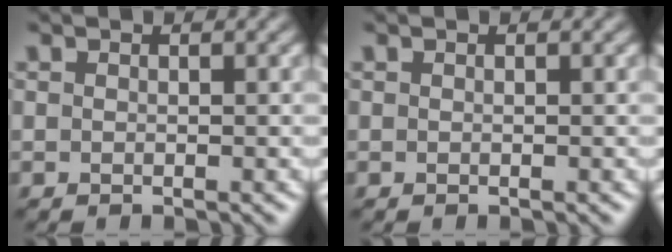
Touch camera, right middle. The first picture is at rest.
{"total": 0.0}